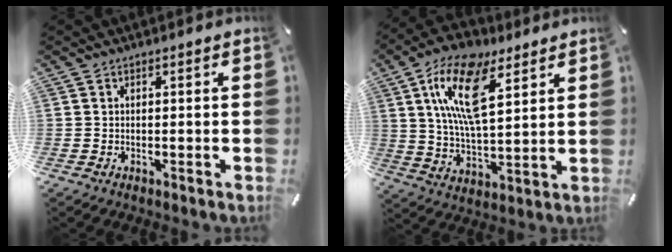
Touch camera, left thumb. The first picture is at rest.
{"total": 16.7, "force": [8.4, 7.3, 12.5], "torque": [-0.265, -0.017, 0.143]}